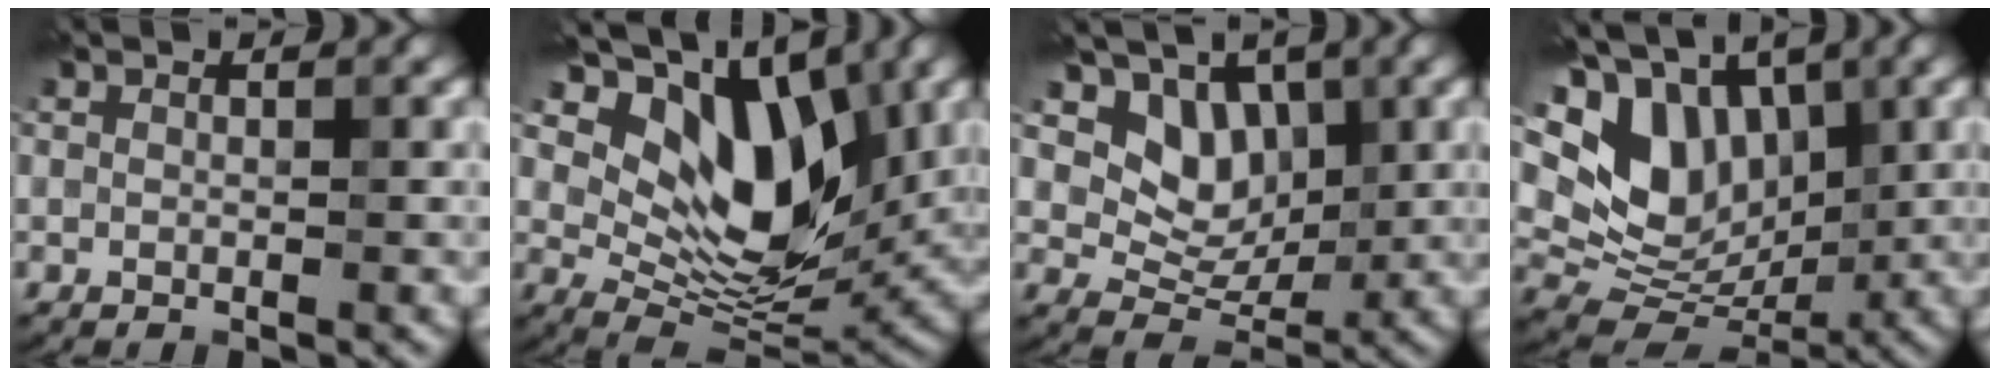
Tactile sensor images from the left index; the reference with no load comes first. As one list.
[{"total": 12.3, "force": [5.1, 7.0, 8.7], "torque": [-0.140, -0.001, 0.093]}, {"total": 5.3, "force": [2.1, 4.1, 2.6], "torque": [-0.038, -0.009, 0.031]}, {"total": 12.8, "force": [4.2, 9.4, 7.7], "torque": [-0.152, 0.031, 0.078]}]